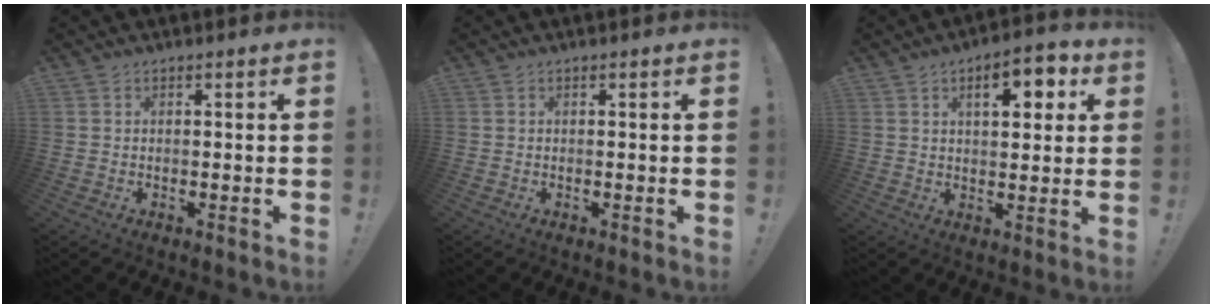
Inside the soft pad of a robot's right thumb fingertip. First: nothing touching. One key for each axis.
{"total": 0.0}
{"total": 9.3, "fx": 3.6, "fy": 4.3, "fz": 7.5, "tx": -0.096, "ty": -0.004, "tz": 0.053}